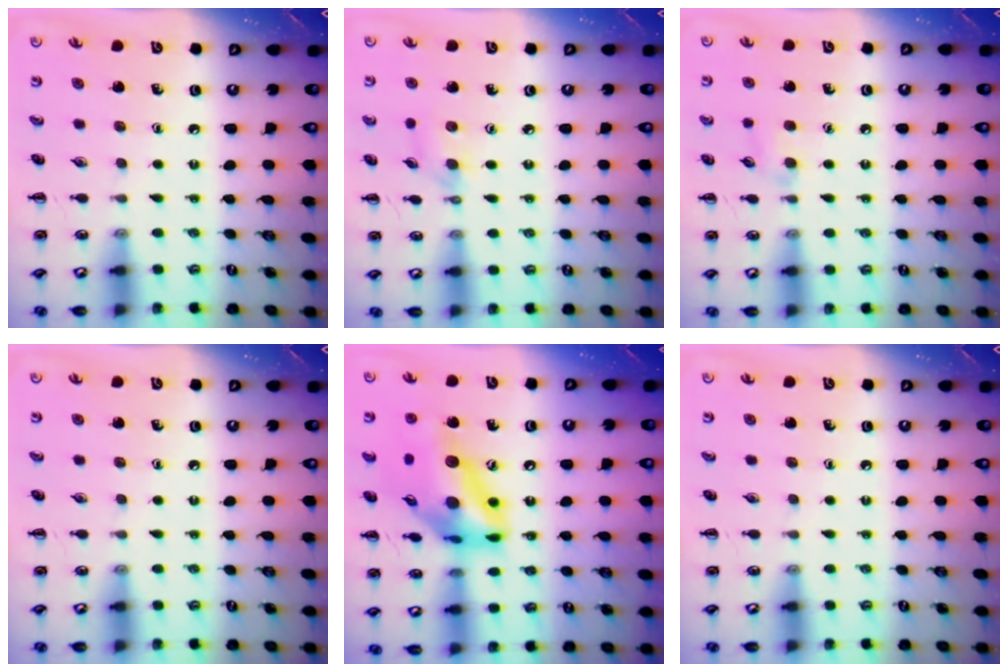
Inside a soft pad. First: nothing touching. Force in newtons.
{"total": 3.2, "press": 2.9, "slide": 1.3}
{"total": 6.3, "press": 5.9, "slide": 2.3}
{"total": 0.0}
{"total": 16.9, "press": 16.1, "slide": 5.0}
{"total": 0.0}